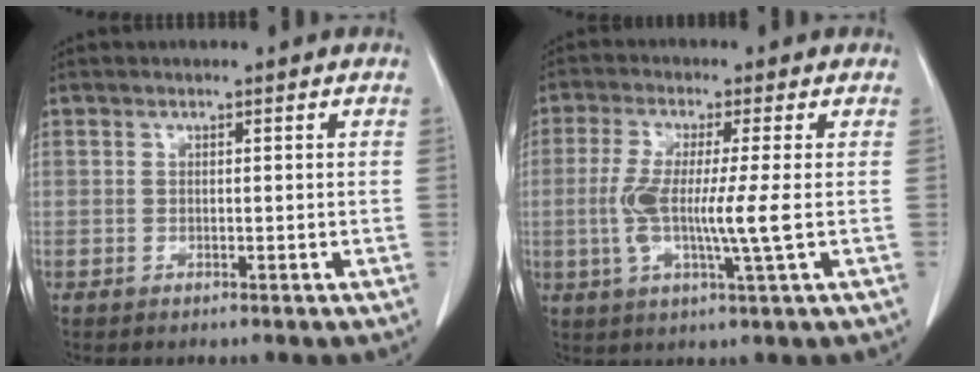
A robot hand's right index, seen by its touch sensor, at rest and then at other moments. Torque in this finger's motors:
{"motor_torque": [1.04, -0.36, 0.28, 0.19]}